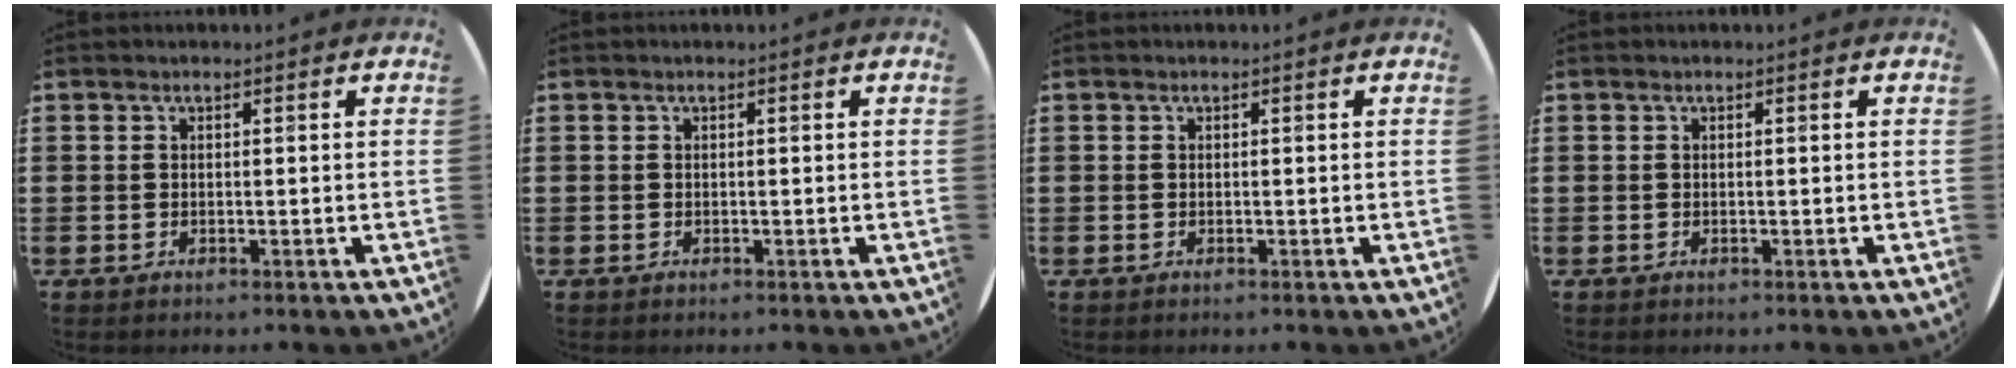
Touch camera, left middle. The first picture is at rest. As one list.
[{"total": 0.0}, {"total": 0.0}, {"total": 0.0}]